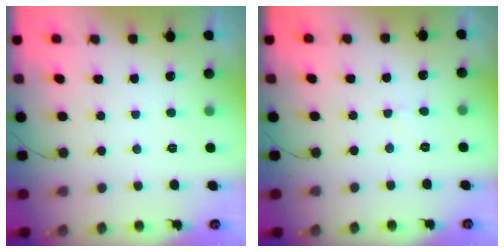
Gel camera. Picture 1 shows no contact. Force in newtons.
{"total": 2.6, "press": 2.6, "slide": 0.2}